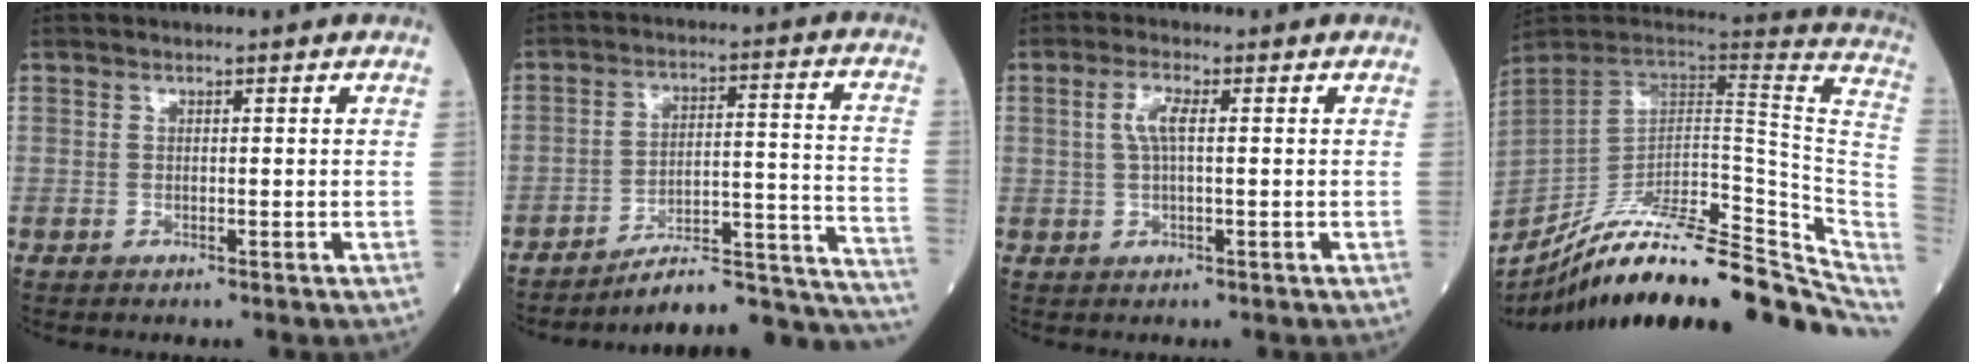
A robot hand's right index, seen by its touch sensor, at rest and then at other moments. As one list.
[{"total": 19.2, "force": [-18.4, 1.3, 5.2], "torque": [-0.009, 0.050, -0.254]}, {"total": 3.2, "force": [0.6, 0.7, 3.1], "torque": [-0.067, 0.008, 0.013]}, {"total": 29.7, "force": [-24.3, 6.1, 15.9], "torque": [-0.152, -0.014, -0.349]}]